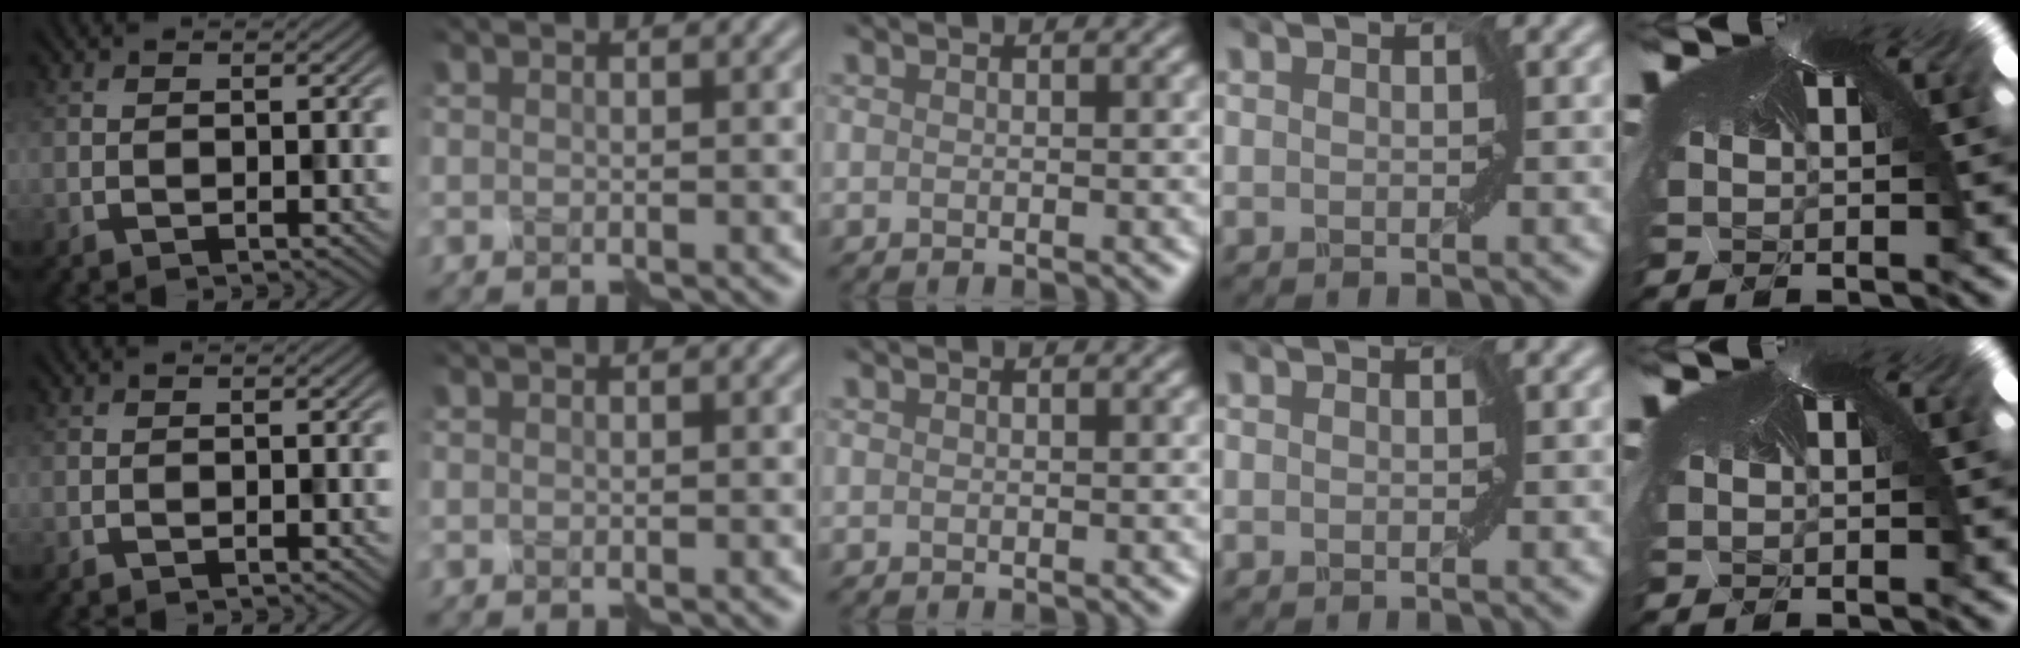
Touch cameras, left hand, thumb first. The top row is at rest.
{}